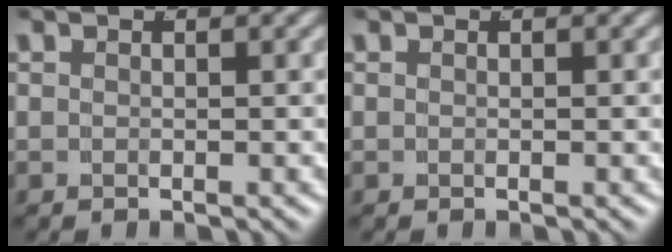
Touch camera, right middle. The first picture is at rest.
{"total": 0.0}